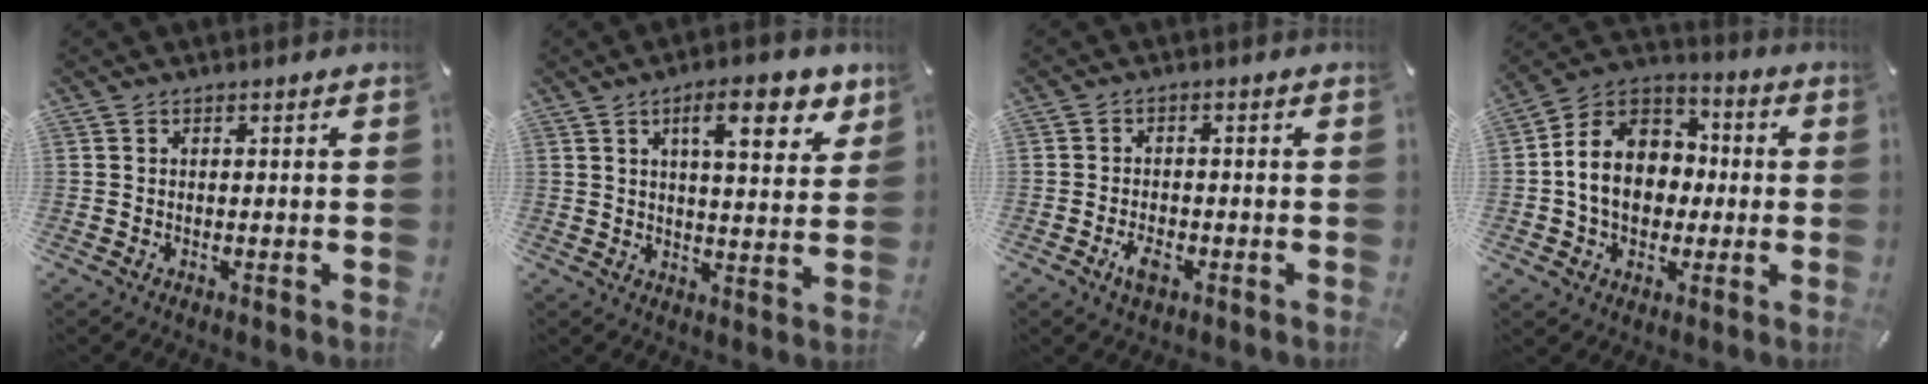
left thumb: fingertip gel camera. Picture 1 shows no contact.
{"total": 11.7, "force": [6.3, 3.9, 9.1], "torque": [-0.131, -0.022, 0.099]}
{"total": 3.7, "force": [-1.8, 2.1, 2.4], "torque": [-0.060, 0.001, -0.035]}
{"total": 13.7, "force": [-1.5, 11.6, 7.1], "torque": [-0.160, 0.019, -0.031]}